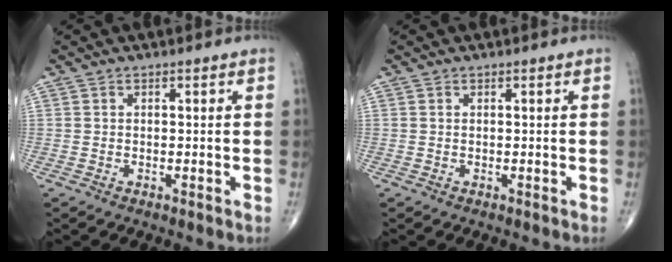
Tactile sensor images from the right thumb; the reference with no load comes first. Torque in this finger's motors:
{"motor_torque": [0.14, 0.02, 0.05, -0.12, 0.01]}